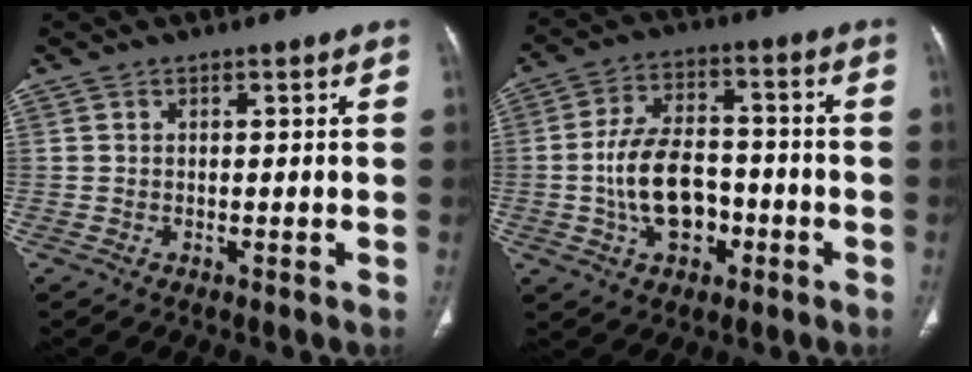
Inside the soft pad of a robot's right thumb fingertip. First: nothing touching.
{"total": 12.7, "force": [-3.0, 8.1, 9.3], "torque": [-0.149, 0.031, -0.050]}